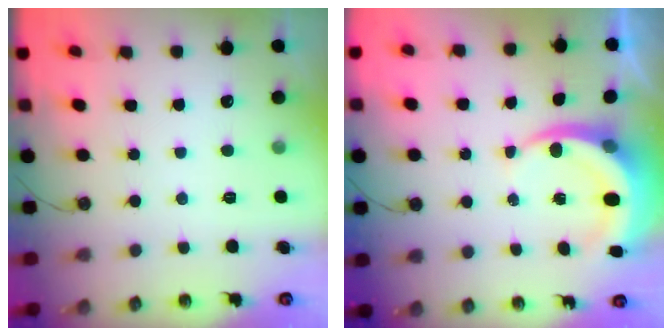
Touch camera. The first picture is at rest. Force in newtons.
{"total": 7.2, "press": 7.2, "slide": 0.9}